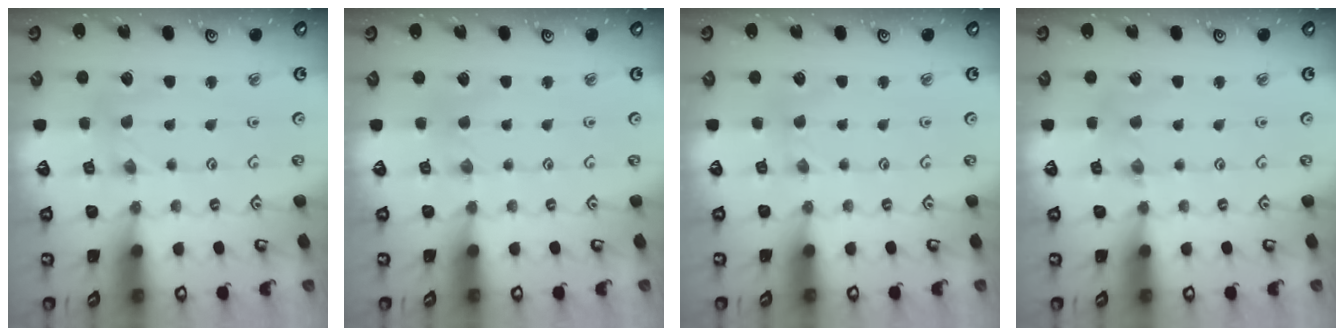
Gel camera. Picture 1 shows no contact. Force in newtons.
{"total": 1.1, "press": 1.1, "slide": 0.3}
{"total": 0.7, "press": 0.7, "slide": 0.1}
{"total": 2.4, "press": 2.4, "slide": 0.2}